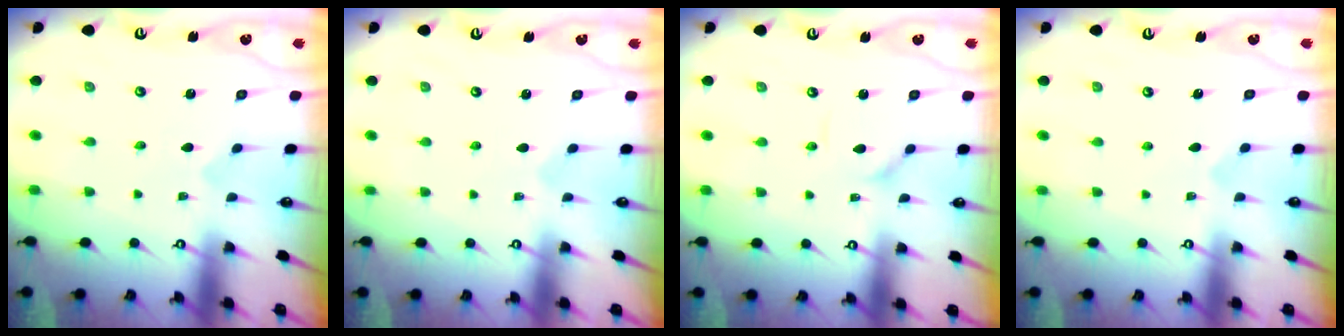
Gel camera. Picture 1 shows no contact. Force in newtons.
{"total": 0.8, "press": 0.8, "slide": 0.0}
{"total": 2.0, "press": 2.0, "slide": 0.3}
{"total": 3.1, "press": 3.1, "slide": 0.5}